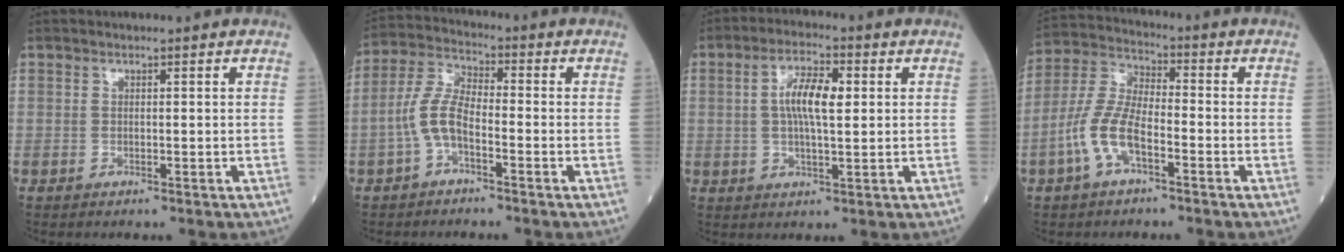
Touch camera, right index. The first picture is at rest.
{"total": 6.3, "force": [-2.2, 2.4, 5.4], "torque": [-0.123, 0.012, -0.047]}
{"total": 7.1, "force": [1.3, 1.9, 6.7], "torque": [-0.130, 0.013, 0.024]}
{"total": 8.9, "force": [-3.6, 3.5, 7.3], "torque": [-0.173, 0.012, -0.072]}